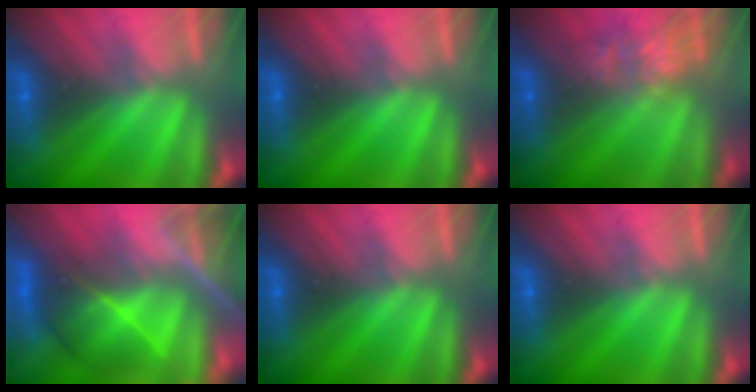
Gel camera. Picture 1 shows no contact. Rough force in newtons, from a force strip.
{"total": 0.0}
{"total": 4.7}
{"total": 7.6}
{"total": 0.0}
{"total": 0.0}